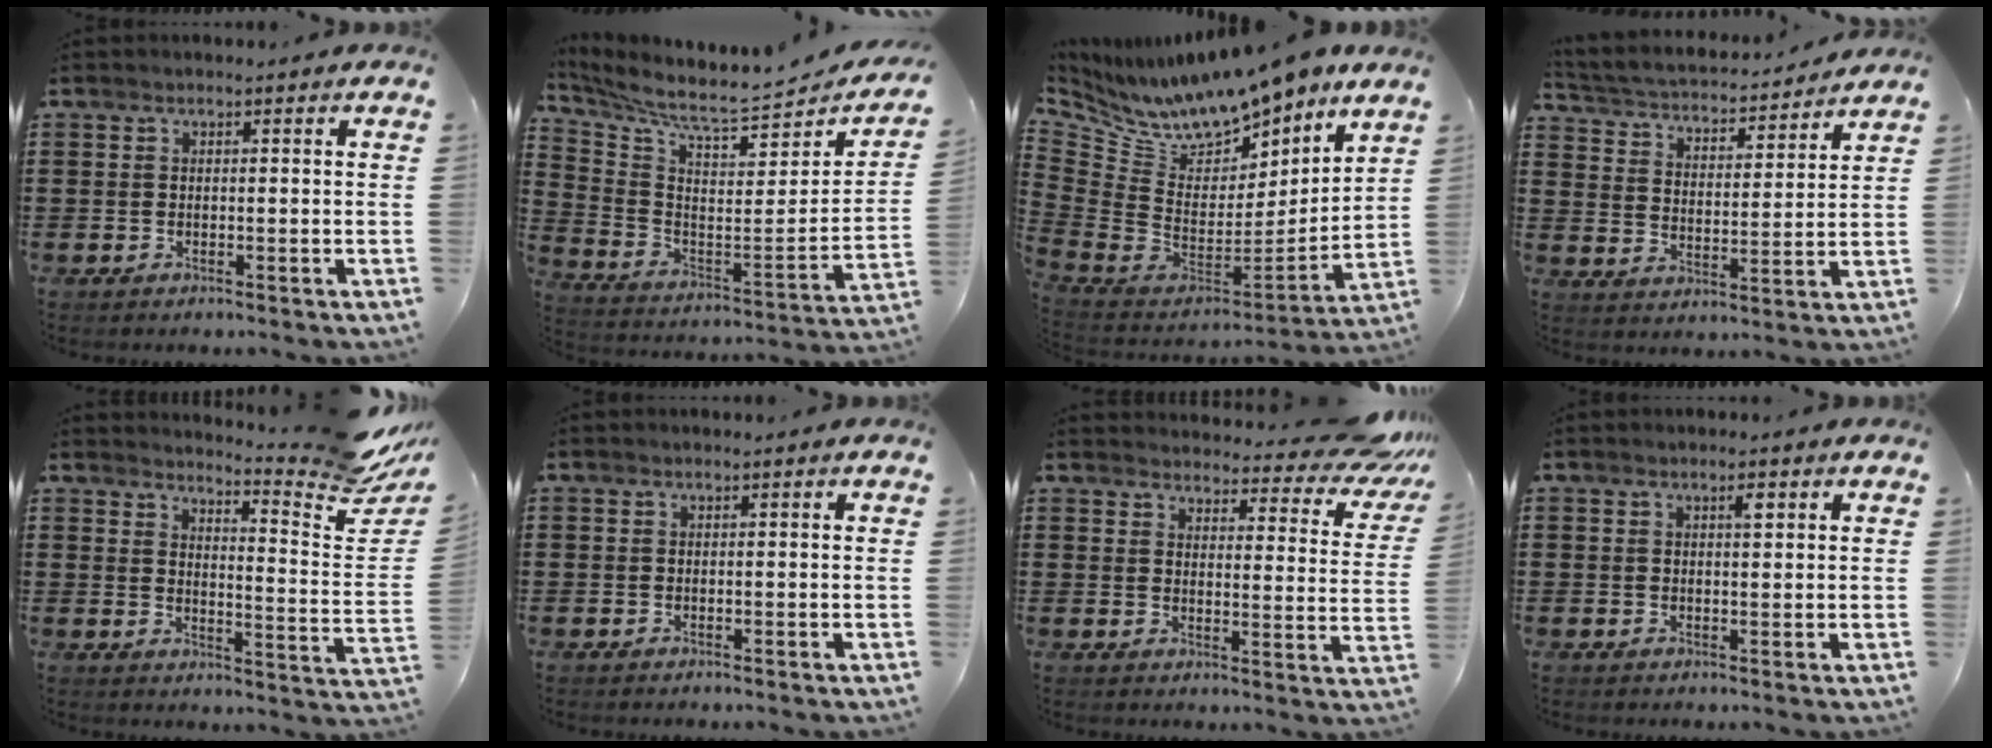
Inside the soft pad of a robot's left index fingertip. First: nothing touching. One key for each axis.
{"total": 5.8, "fx": 5.3, "fy": 0.0, "fz": 2.4, "tx": -0.078, "ty": -0.064, "tz": 0.082}
{"total": 10.7, "fx": 9.7, "fy": 2.6, "fz": 3.6, "tx": -0.113, "ty": -0.079, "tz": 0.170}
{"total": 2.9, "fx": 2.8, "fy": 0.4, "fz": 0.4, "tx": -0.030, "ty": -0.027, "tz": 0.038}
{"total": 7.3, "fx": 6.2, "fy": 0.4, "fz": 4.0, "tx": -0.061, "ty": -0.061, "tz": 0.098}
{"total": 0.0}
{"total": 5.3, "fx": 5.0, "fy": 0.8, "fz": 1.8, "tx": -0.028, "ty": -0.047, "tz": 0.079}
{"total": 1.8, "fx": 0.8, "fy": 0.5, "fz": 1.5, "tx": -0.022, "ty": 0.000, "tz": 0.010}